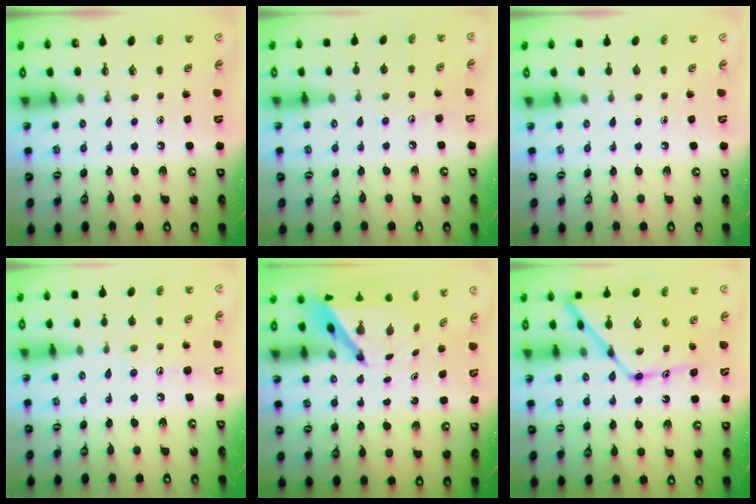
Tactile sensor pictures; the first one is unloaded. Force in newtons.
{"total": 5.1, "press": 5.1, "slide": 0.5}
{"total": 0.0}
{"total": 7.0, "press": 7.0, "slide": 0.6}
{"total": 5.6, "press": 5.6, "slide": 0.4}
{"total": 14.8, "press": 14.7, "slide": 1.3}